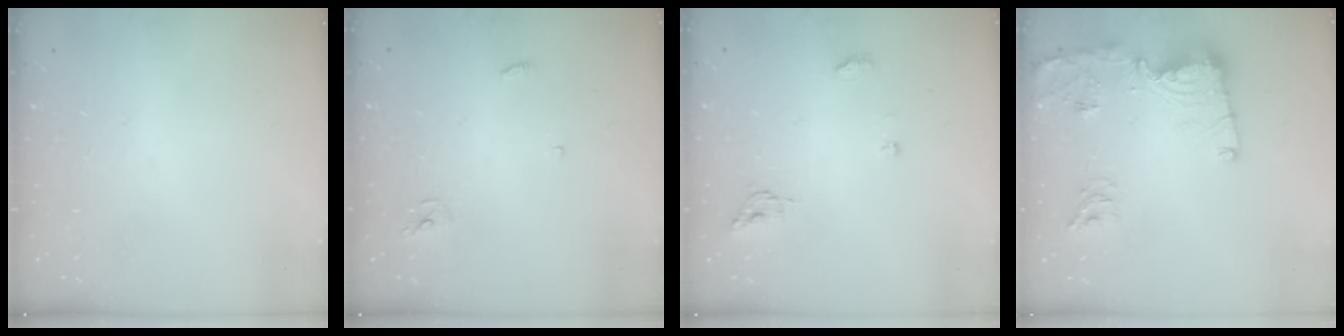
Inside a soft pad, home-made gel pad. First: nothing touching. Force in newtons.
{"total": 3.3, "press": 3.2, "slide": 0.3}
{"total": 5.2, "press": 5.2, "slide": 0.0}
{"total": 14.6, "press": 14.6, "slide": 1.0}